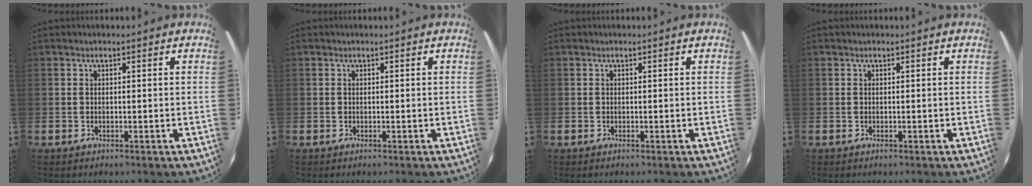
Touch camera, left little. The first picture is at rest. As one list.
[{"total": 0.0}, {"total": 0.0}, {"total": 0.0}]